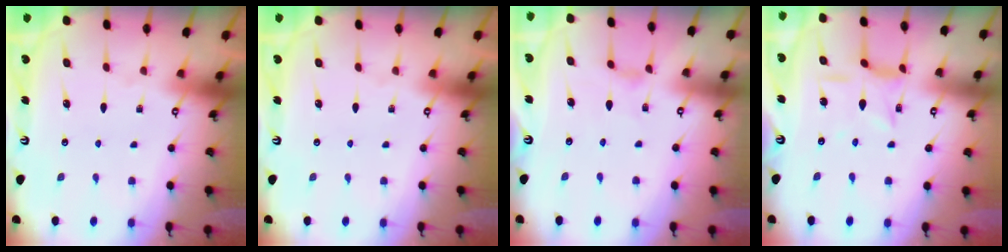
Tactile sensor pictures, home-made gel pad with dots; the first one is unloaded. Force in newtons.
{"total": 0.0}
{"total": 3.1, "press": 3.0, "slide": 0.3}
{"total": 6.0, "press": 6.0, "slide": 0.4}